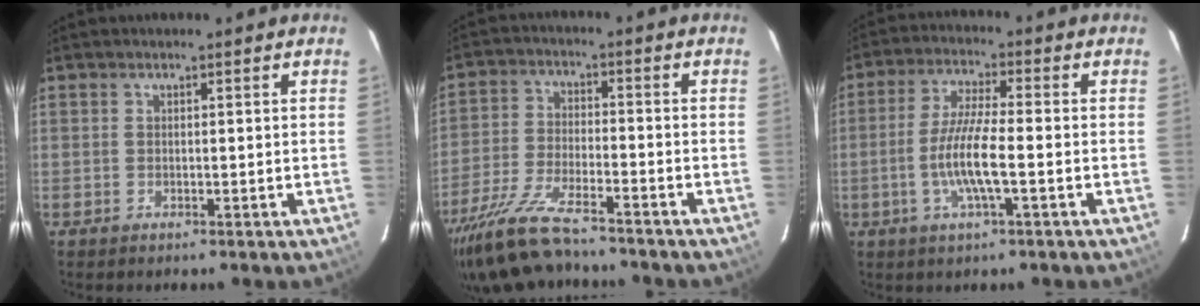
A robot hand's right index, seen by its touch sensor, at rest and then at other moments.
{"total": 14.9, "force": [-12.8, 2.9, 7.0], "torque": [-0.158, -0.028, -0.231]}
{"total": 8.3, "force": [-2.3, 0.8, 8.0], "torque": [-0.160, -0.001, -0.046]}